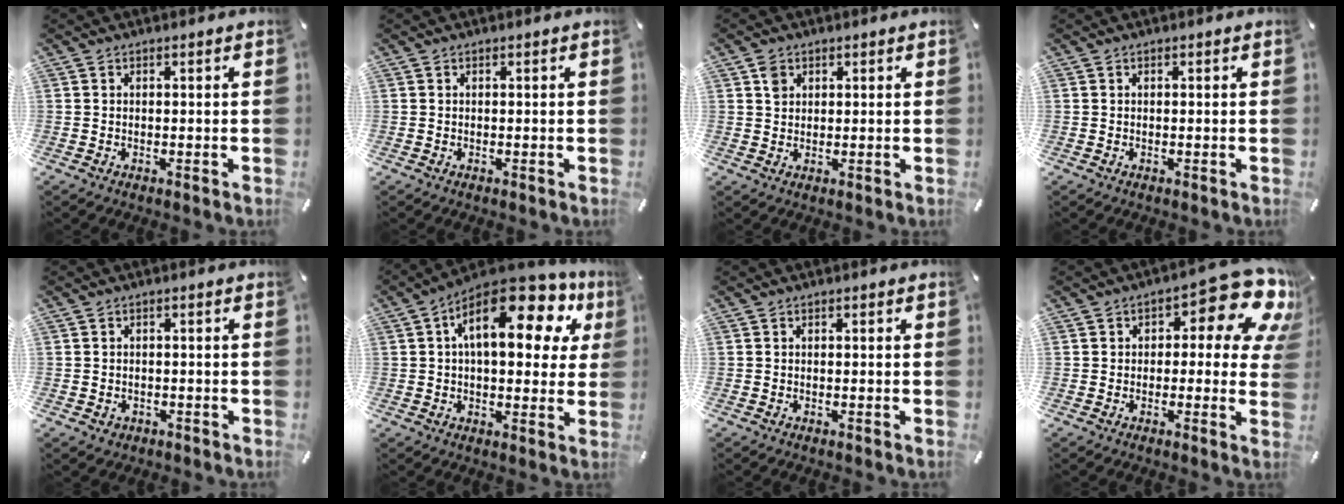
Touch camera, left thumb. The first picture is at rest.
{"total": 0.0}
{"total": 2.7, "force": [1.2, 2.3, 0.9], "torque": [-0.013, 0.000, 0.021]}
{"total": 0.0}
{"total": 1.6, "force": [-0.5, 1.5, 0.5], "torque": [-0.009, 0.006, -0.013]}
{"total": 19.6, "force": [8.3, 9.1, 15.2], "torque": [-0.234, -0.036, 0.136]}
{"total": 0.0}
{"total": 13.7, "force": [6.6, 6.0, 10.4], "torque": [-0.132, -0.045, 0.110]}